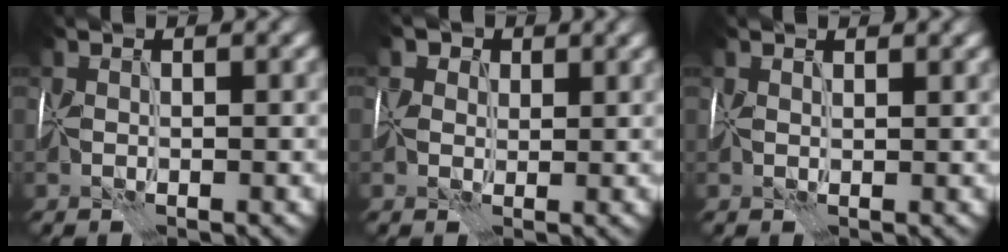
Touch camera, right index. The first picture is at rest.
{"total": 2.6, "force": [1.4, 2.0, 0.9], "torque": [-0.017, -0.002, 0.016]}
{"total": 1.2, "force": [0.8, 0.5, 0.6], "torque": [-0.013, 0.000, 0.017]}